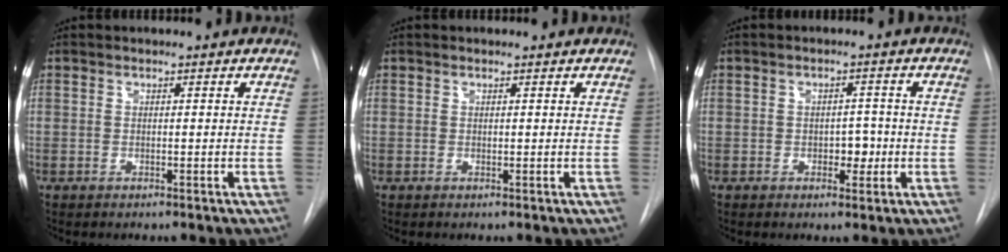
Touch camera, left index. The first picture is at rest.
{"total": 0.0}
{"total": 3.0, "force": [-0.7, 1.9, 2.2], "torque": [-0.024, 0.003, -0.007]}